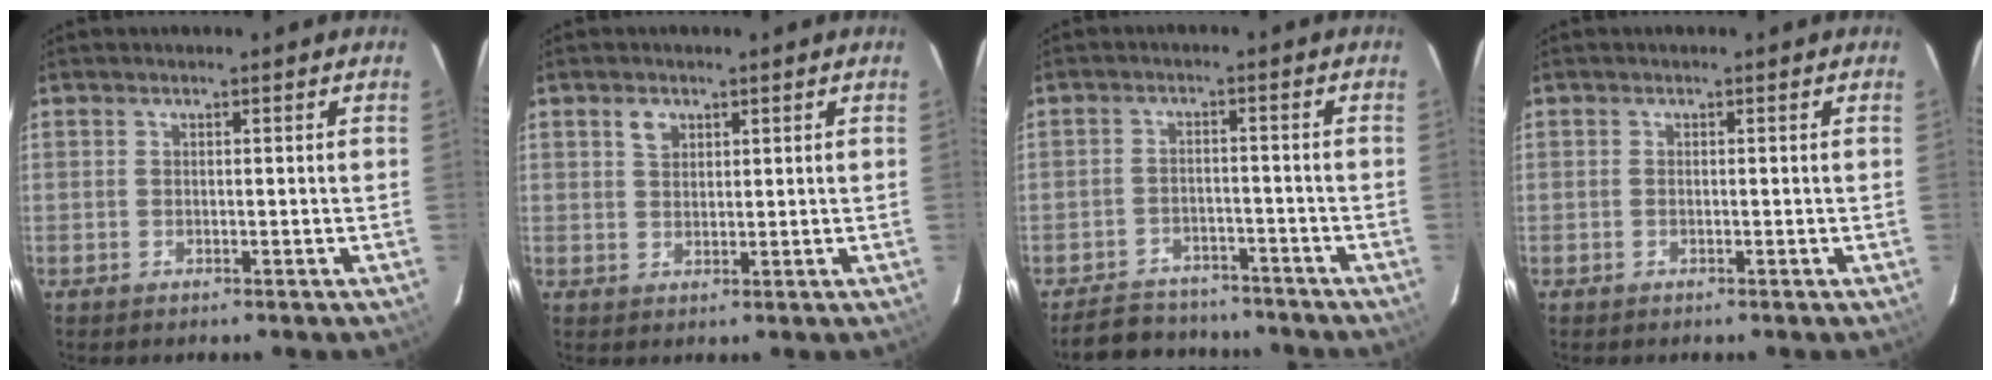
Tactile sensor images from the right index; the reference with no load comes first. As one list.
[{"total": 2.8, "force": [1.5, 1.9, 1.3], "torque": [-0.019, 0.008, 0.029]}, {"total": 11.1, "force": [-9.6, 4.7, 2.9], "torque": [-0.080, 0.013, -0.131]}, {"total": 0.0}]